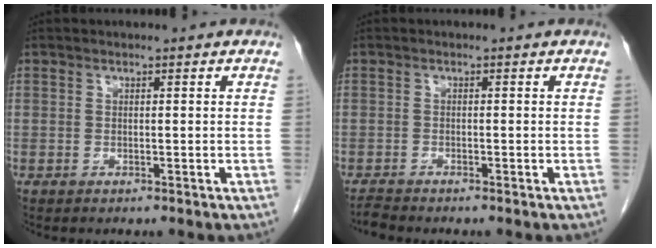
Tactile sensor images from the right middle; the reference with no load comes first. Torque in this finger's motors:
{"motor_torque": [-0.23, -0.07, -0.02, -0.01]}